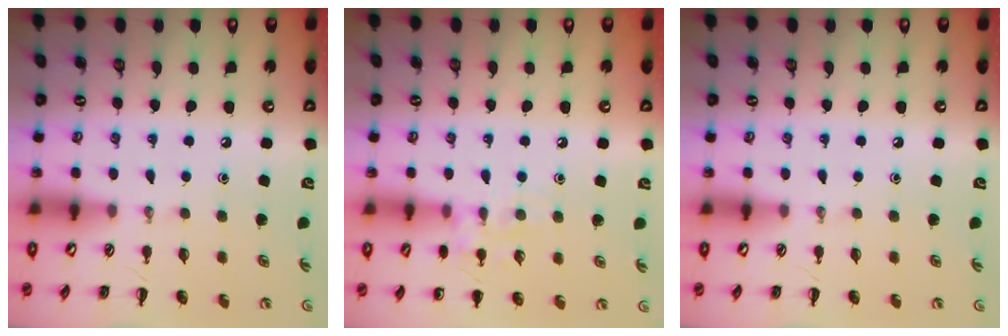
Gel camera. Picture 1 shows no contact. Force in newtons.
{"total": 8.0, "press": 7.9, "slide": 1.2}
{"total": 0.0}